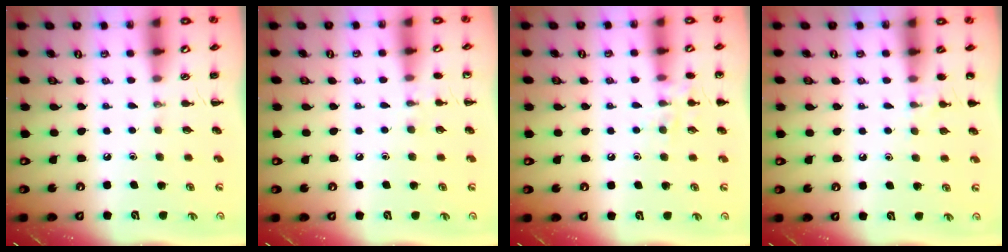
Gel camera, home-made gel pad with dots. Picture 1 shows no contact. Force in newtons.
{"total": 4.8, "press": 4.5, "slide": 1.5}
{"total": 8.5, "press": 8.4, "slide": 1.6}
{"total": 5.6, "press": 5.4, "slide": 1.6}